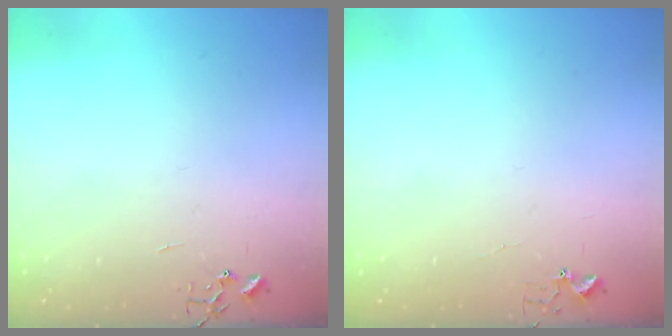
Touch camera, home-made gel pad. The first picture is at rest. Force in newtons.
{"total": 3.4, "press": 3.4, "slide": 0.5}